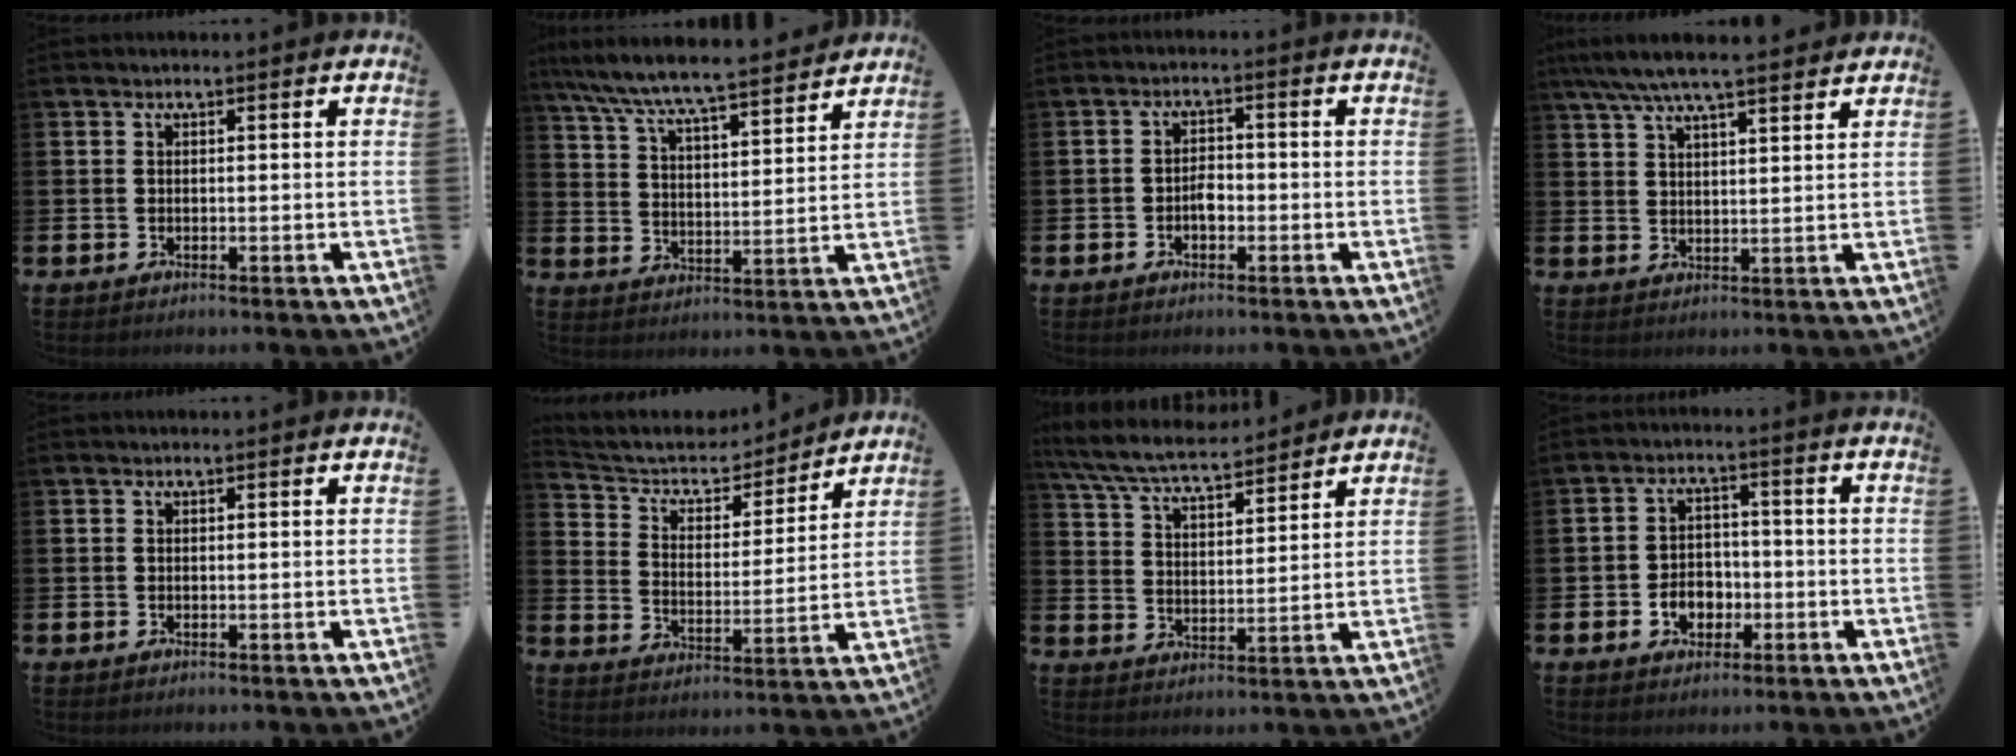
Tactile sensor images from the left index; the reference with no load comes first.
{"total": 7.6, "force": [7.2, 0.4, 2.3], "torque": [-0.075, -0.053, 0.124]}
{"total": 2.2, "force": [-0.8, 1.4, 1.4], "torque": [-0.020, 0.003, -0.019]}
{"total": 6.5, "force": [5.9, 0.8, 2.6], "torque": [-0.069, -0.016, 0.109]}
{"total": 0.0}
{"total": 6.5, "force": [6.0, 2.3, 1.2], "torque": [-0.051, -0.051, 0.097]}
{"total": 7.2, "force": [6.8, 0.9, 2.2], "torque": [-0.068, -0.040, 0.120]}
{"total": 4.1, "force": [-1.5, 3.3, 2.0], "torque": [-0.029, 0.001, -0.035]}